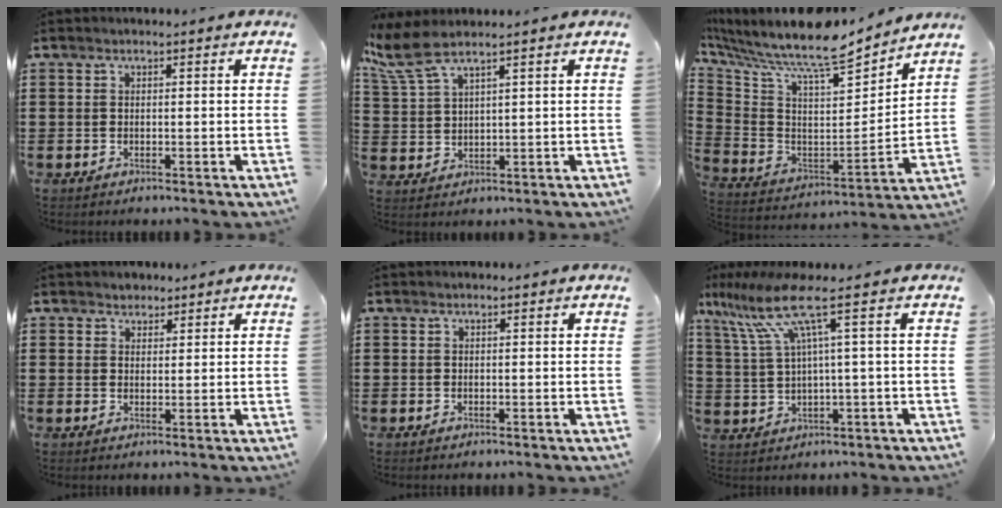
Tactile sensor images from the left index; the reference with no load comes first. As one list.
[{"total": 5.8, "force": [4.1, 1.0, 3.9], "torque": [-0.105, -0.014, 0.069]}, {"total": 8.8, "force": [7.7, 1.5, 4.0], "torque": [-0.102, -0.075, 0.121]}, {"total": 1.8, "force": [1.5, 0.9, -0.2], "torque": [-0.001, 0.006, 0.029]}, {"total": 0.0}, {"total": 9.3, "force": [3.9, 0.7, 8.4], "torque": [-0.201, -0.018, 0.056]}]